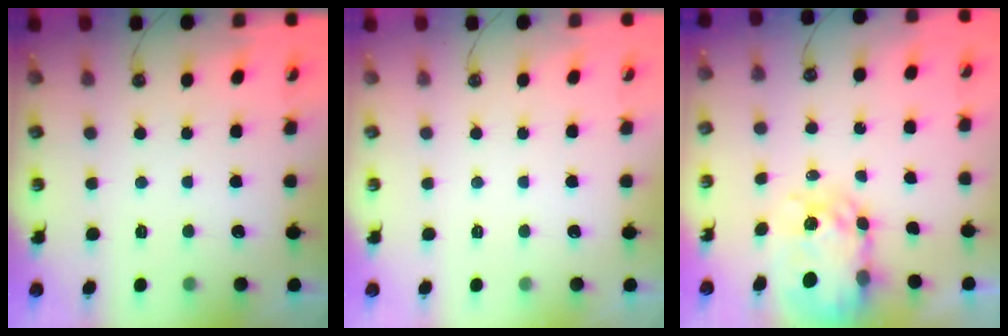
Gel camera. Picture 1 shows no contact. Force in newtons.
{"total": 0.0}
{"total": 9.2, "press": 9.1, "slide": 0.8}